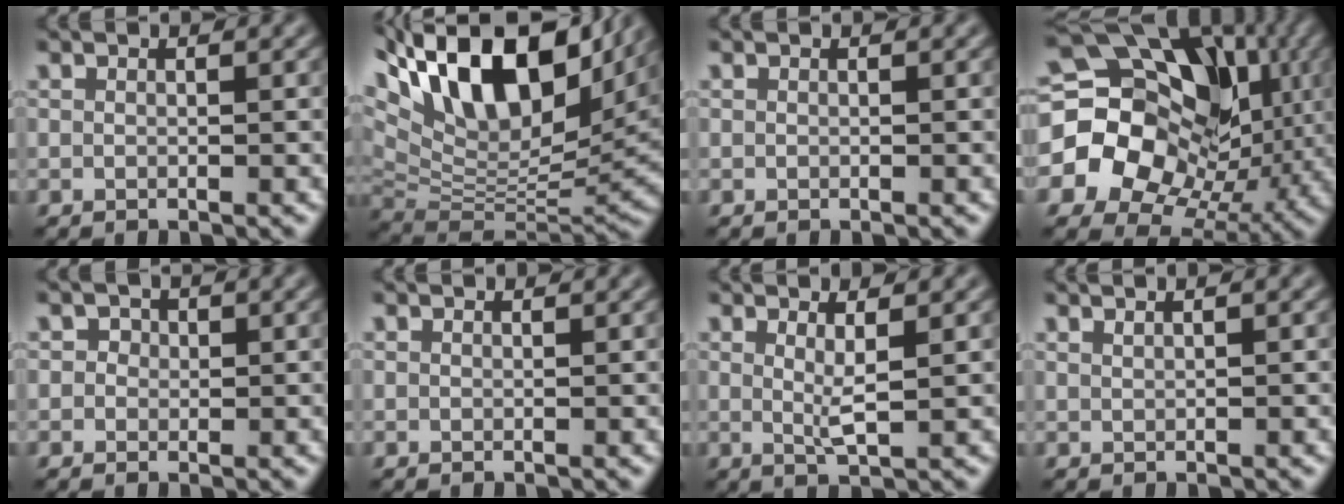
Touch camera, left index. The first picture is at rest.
{"total": 16.8, "force": [9.2, 7.5, 11.9], "torque": [-0.241, 0.040, 0.169]}
{"total": 0.0}
{"total": 17.6, "force": [1.4, 14.8, 9.4], "torque": [-0.174, 0.000, 0.021]}
{"total": 1.3, "force": [0.3, 1.2, 0.4], "torque": [0.000, 0.002, -0.006]}
{"total": 0.6, "force": [0.6, 0.1, 0.1], "torque": [-0.004, -0.004, 0.004]}
{"total": 2.3, "force": [0.7, 0.5, 2.2], "torque": [-0.036, -0.007, 0.012]}
{"total": 1.6, "force": [1.1, 0.7, 0.9], "torque": [-0.001, -0.005, 0.003]}